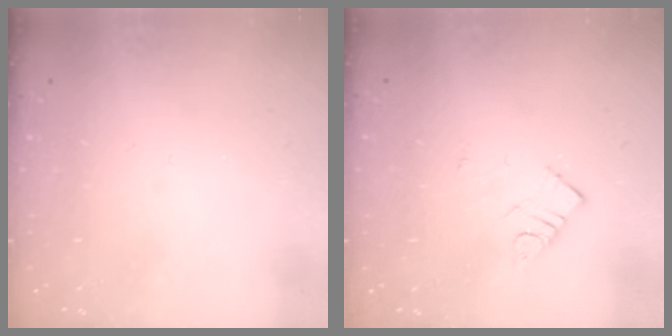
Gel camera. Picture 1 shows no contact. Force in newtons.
{"total": 4.3, "press": 4.3, "slide": 0.5}